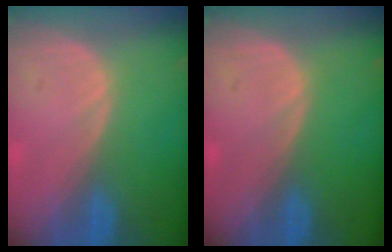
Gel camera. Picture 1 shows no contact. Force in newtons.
{"total": 0.0}